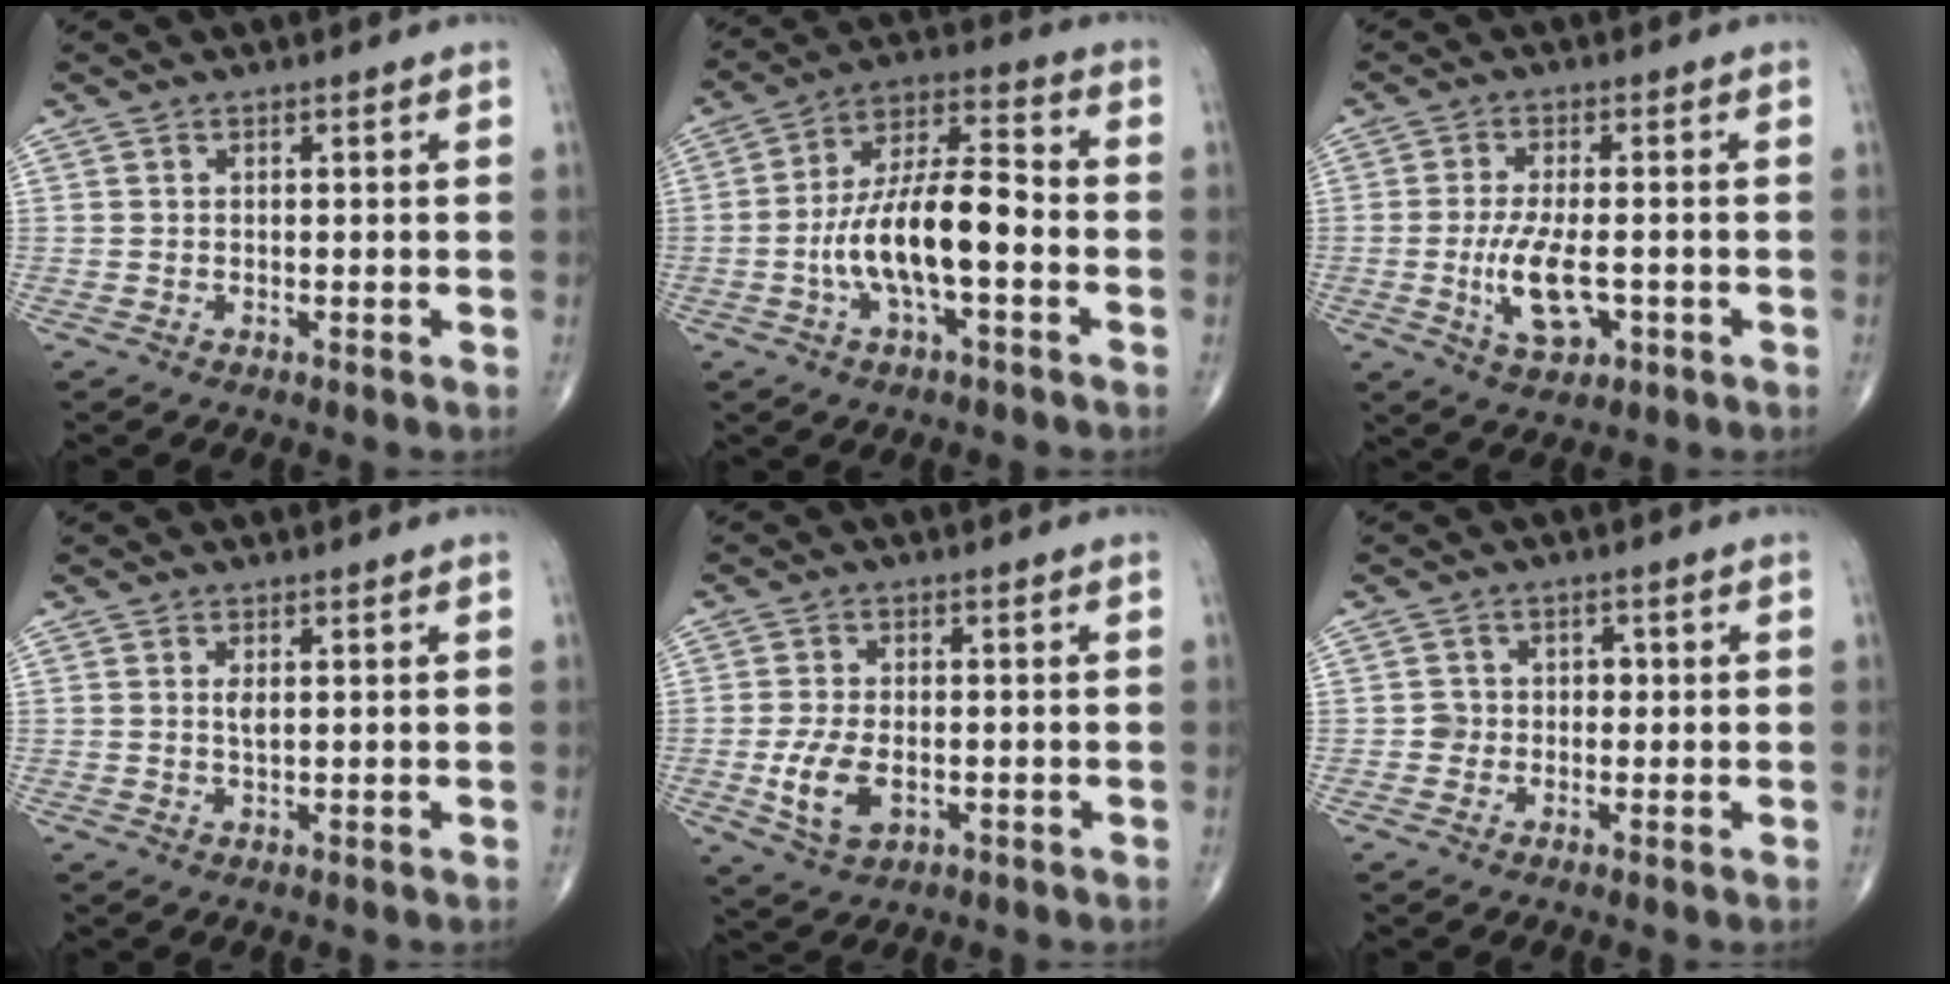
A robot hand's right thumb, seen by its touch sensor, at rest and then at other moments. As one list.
[{"total": 14.8, "force": [-3.4, 5.3, 13.4], "torque": [-0.246, 0.043, -0.064]}, {"total": 8.2, "force": [-1.9, 3.6, 7.1], "torque": [-0.135, -0.002, -0.028]}, {"total": 1.4, "force": [0.4, 0.4, 1.3], "torque": [-0.024, -0.004, 0.009]}, {"total": 7.3, "force": [-1.7, 4.1, 5.8], "torque": [-0.114, -0.003, -0.024]}, {"total": 2.7, "force": [-0.3, 2.5, 0.7], "torque": [0.011, 0.010, -0.010]}]